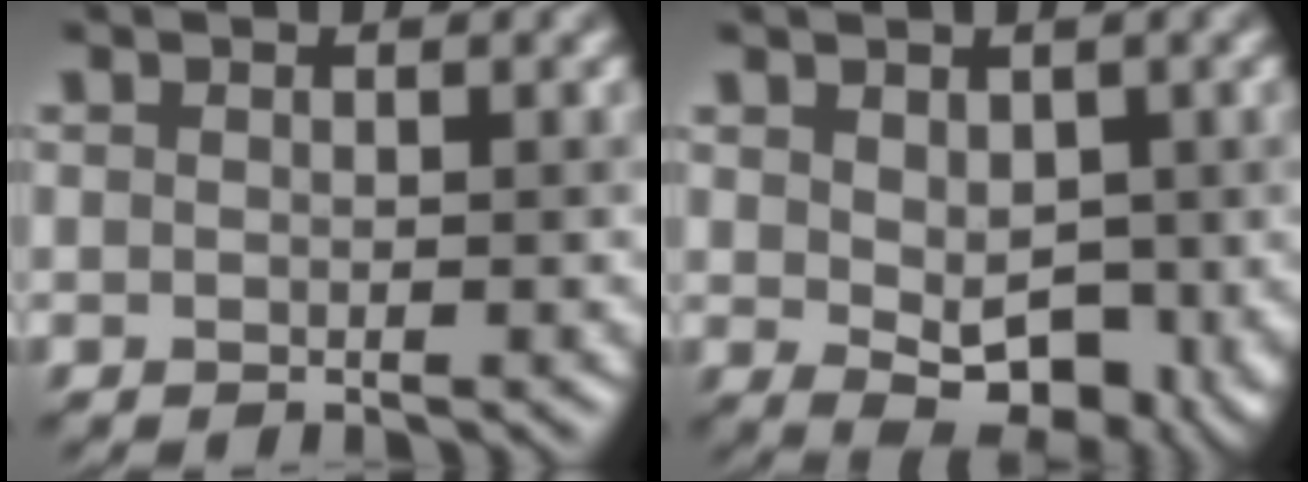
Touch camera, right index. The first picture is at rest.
{"total": 6.4, "force": [-0.1, 4.0, 5.0], "torque": [-0.079, -0.019, 0.012]}